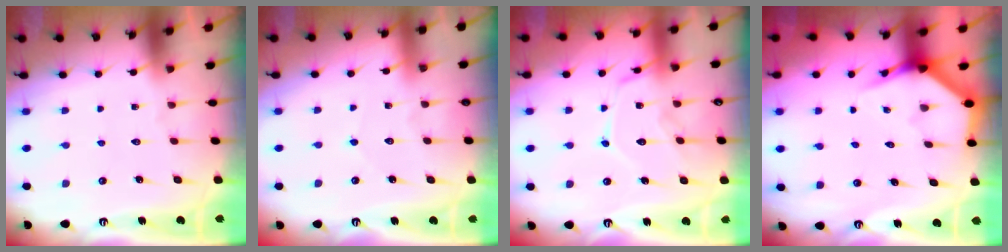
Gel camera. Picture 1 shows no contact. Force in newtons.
{"total": 3.7, "press": 3.7, "slide": 0.3}
{"total": 11.7, "press": 11.6, "slide": 0.7}
{"total": 3.9, "press": 3.9, "slide": 0.2}